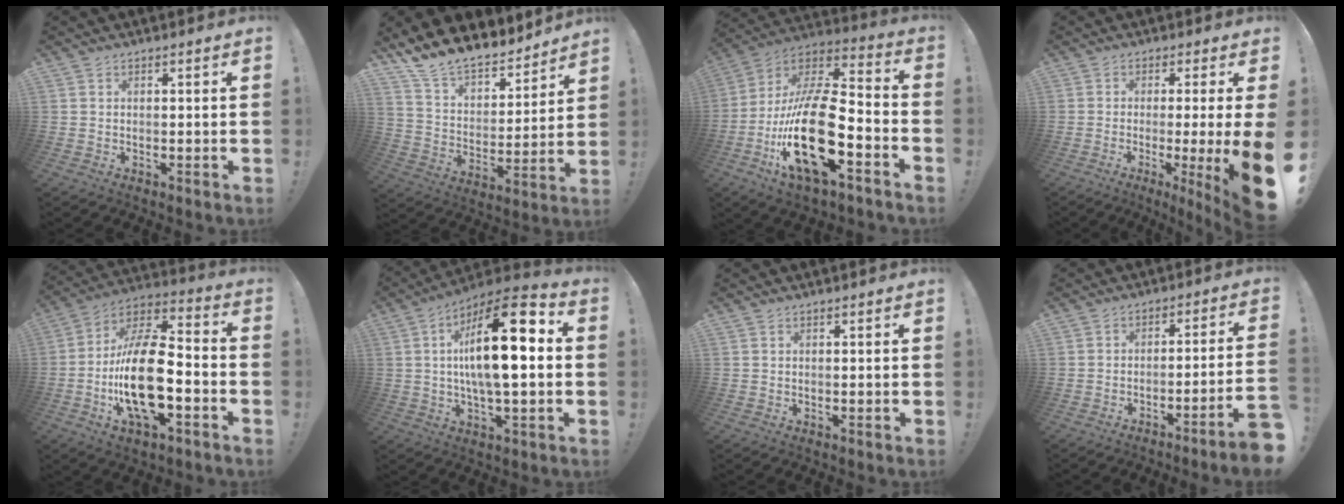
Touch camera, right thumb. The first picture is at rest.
{"total": 12.6, "force": [11.6, 4.1, 2.8], "torque": [-0.073, -0.101, 0.213]}
{"total": 26.1, "force": [-8.4, 10.1, 22.5], "torque": [-0.456, 0.035, -0.140]}
{"total": 11.4, "force": [-1.7, -0.1, 11.3], "torque": [-0.146, -0.017, -0.019]}
{"total": 22.4, "force": [-5.4, 10.1, 19.2], "torque": [-0.364, 0.027, -0.088]}
{"total": 20.6, "force": [2.2, 6.6, 19.4], "torque": [-0.317, -0.007, 0.023]}
{"total": 0.0}
{"total": 7.6, "force": [-4.6, -0.4, 6.0], "torque": [-0.098, 0.013, -0.079]}